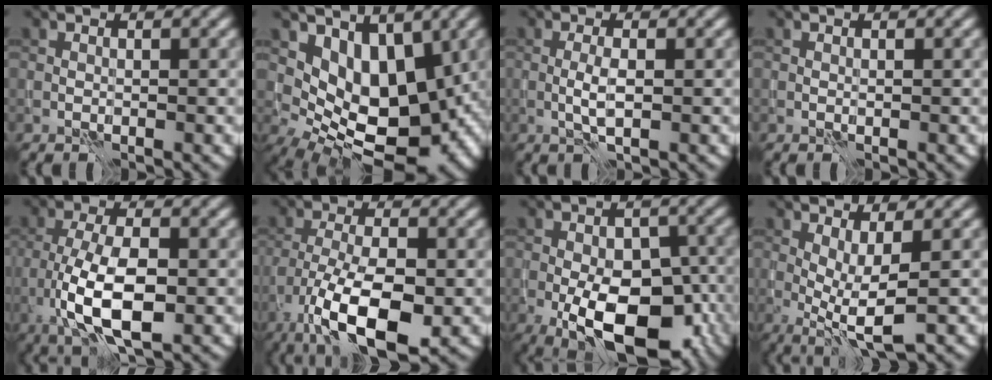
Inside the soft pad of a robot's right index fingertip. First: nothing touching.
{"total": 9.3, "force": [1.5, 5.8, 7.1], "torque": [-0.111, -0.021, 0.032]}
{"total": 1.8, "force": [-0.4, 0.3, 1.8], "torque": [-0.039, 0.001, -0.007]}
{"total": 0.0}
{"total": 7.6, "force": [-2.2, 3.0, 6.6], "torque": [-0.134, -0.003, -0.040]}
{"total": 9.8, "force": [-4.8, 3.4, 7.8], "torque": [-0.153, -0.012, -0.086]}
{"total": 11.9, "force": [-4.3, 6.4, 9.1], "torque": [-0.123, -0.024, -0.063]}
{"total": 3.7, "force": [-0.3, 0.7, 3.6], "torque": [-0.061, -0.009, -0.004]}